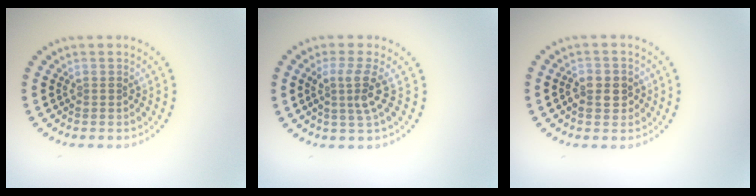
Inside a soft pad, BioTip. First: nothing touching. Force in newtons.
{"total": 2.7, "press": 2.0, "slide": 1.9}
{"total": 2.6, "press": 2.5, "slide": 0.5}